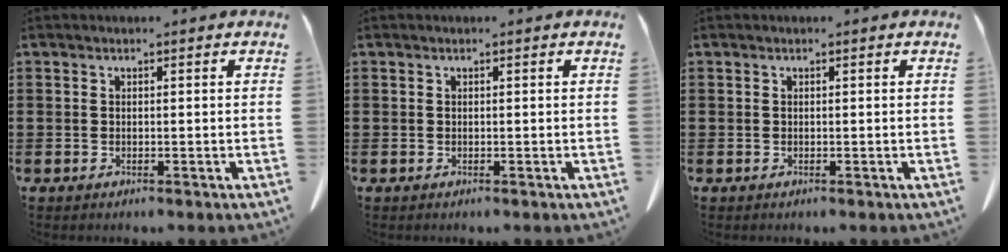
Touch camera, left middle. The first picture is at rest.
{"total": 0.0}
{"total": 0.0}